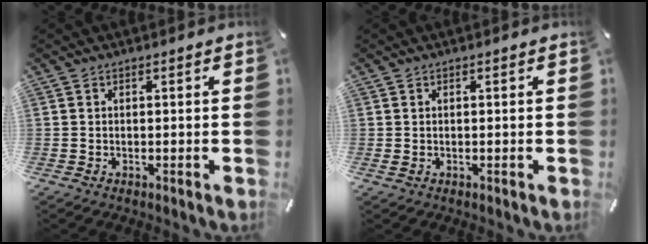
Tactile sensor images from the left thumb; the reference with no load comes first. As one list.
[{"total": 0.6, "force": [0.0, 0.4, 0.5], "torque": [-0.008, 0.002, -0.001]}]